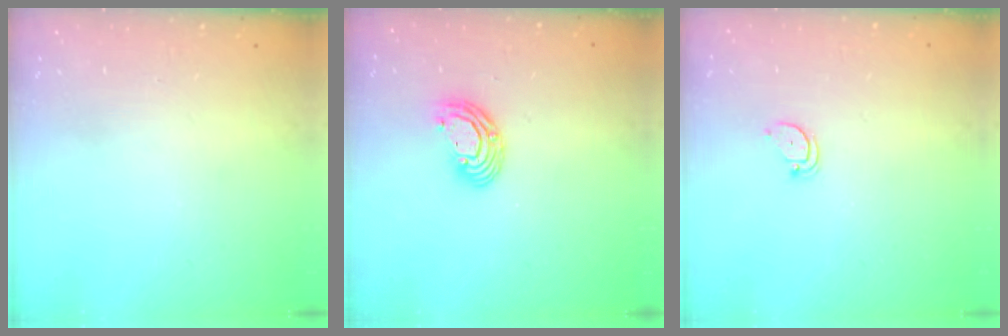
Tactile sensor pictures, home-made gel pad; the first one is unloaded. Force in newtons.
{"total": 8.0, "press": 7.9, "slide": 1.2}
{"total": 2.6, "press": 2.6, "slide": 0.0}